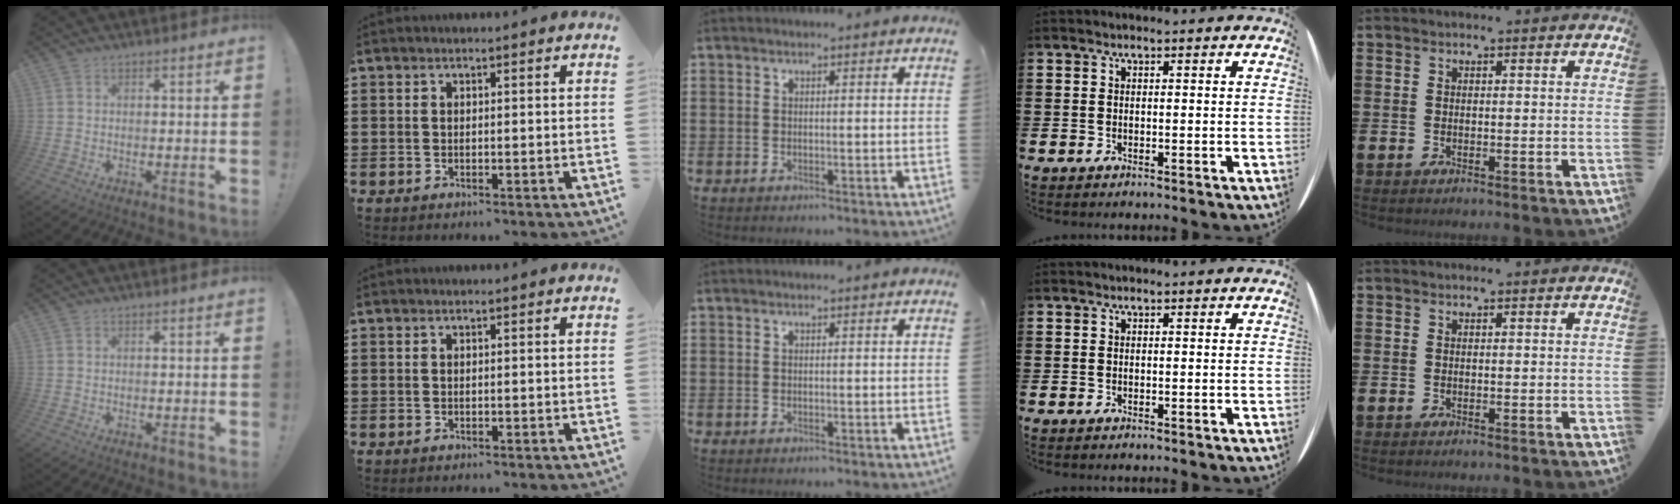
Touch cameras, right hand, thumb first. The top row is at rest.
{}